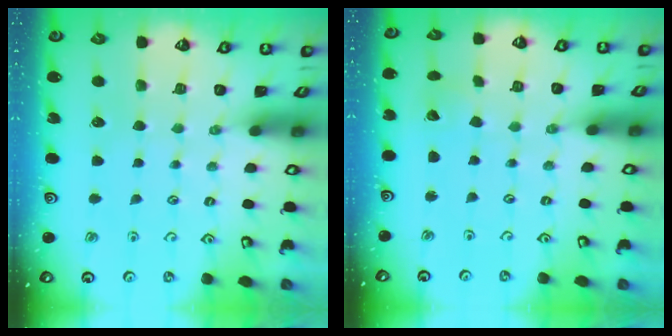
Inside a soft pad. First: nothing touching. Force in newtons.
{"total": 3.1, "press": 3.1, "slide": 0.3}